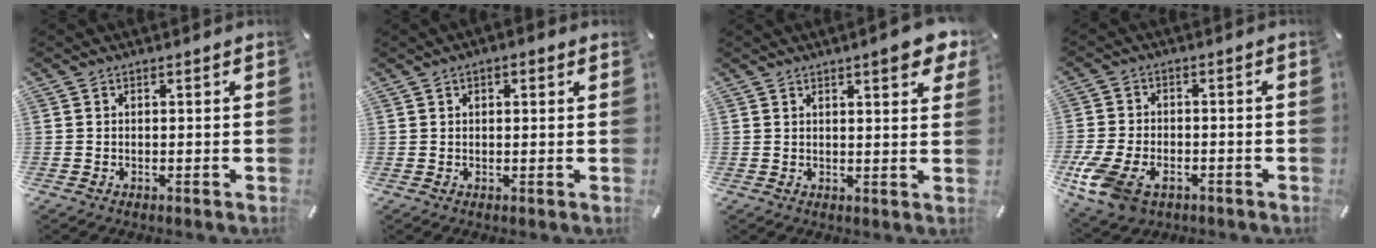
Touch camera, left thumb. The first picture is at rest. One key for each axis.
{"total": 1.4, "fx": 0.5, "fy": 0.7, "fz": 1.1, "tx": -0.021, "ty": 0.005, "tz": 0.007}
{"total": 5.9, "fx": 3.8, "fy": 1.4, "fz": 4.4, "tx": -0.060, "ty": -0.019, "tz": 0.060}
{"total": 9.6, "fx": -4.4, "fy": 6.5, "fz": 5.6, "tx": -0.135, "ty": 0.015, "tz": -0.081}